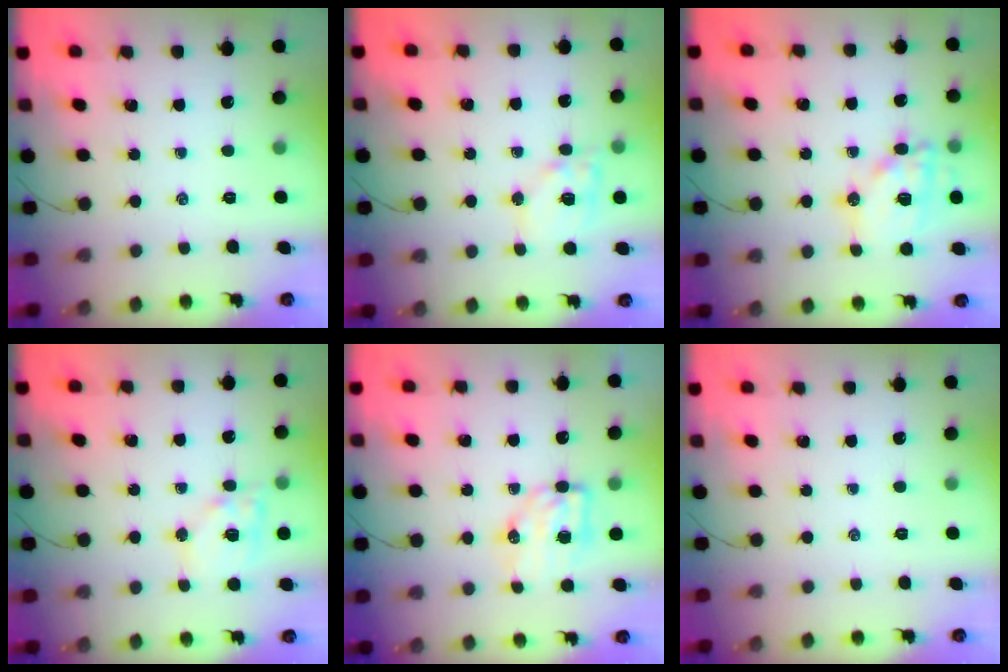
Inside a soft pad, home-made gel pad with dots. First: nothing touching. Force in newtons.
{"total": 11.3, "press": 11.1, "slide": 1.8}
{"total": 14.0, "press": 13.9, "slide": 2.2}
{"total": 11.3, "press": 11.1, "slide": 1.8}
{"total": 7.8, "press": 7.8, "slide": 1.0}
{"total": 0.0}